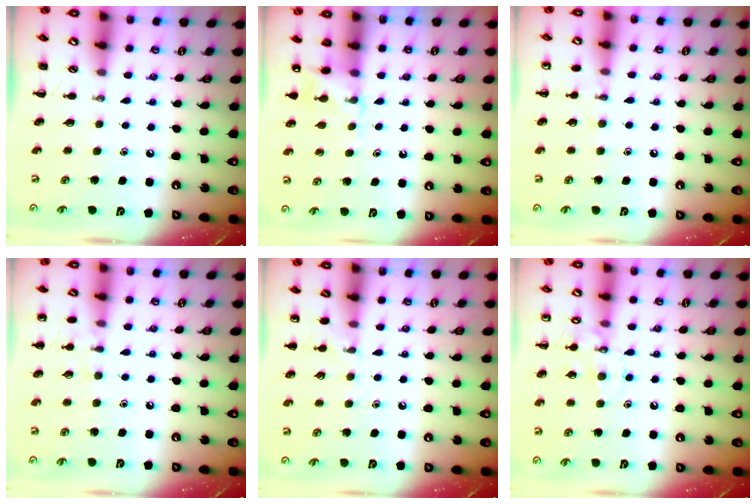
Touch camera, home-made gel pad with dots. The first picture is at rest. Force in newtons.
{"total": 5.5, "press": 5.3, "slide": 1.3}
{"total": 5.5, "press": 5.2, "slide": 1.5}
{"total": 6.3, "press": 6.0, "slide": 2.1}
{"total": 7.0, "press": 6.7, "slide": 1.9}
{"total": 9.1, "press": 9.1, "slide": 0.9}